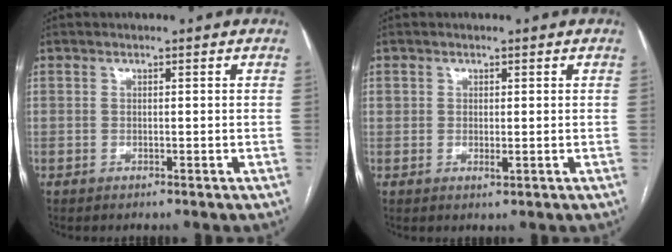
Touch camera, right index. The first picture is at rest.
{"total": 1.5, "force": [-0.1, 0.9, 1.2], "torque": [-0.019, -0.002, 0.001]}